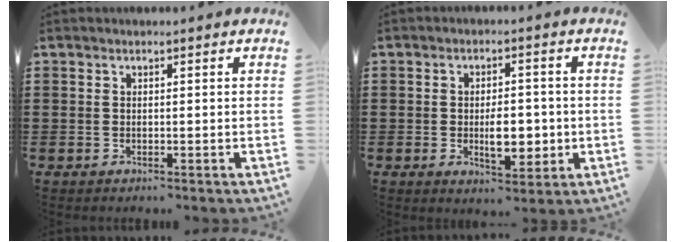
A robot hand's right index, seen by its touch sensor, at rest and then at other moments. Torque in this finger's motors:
{"motor_torque": [0.44, -0.12, 0.28, 0.08]}